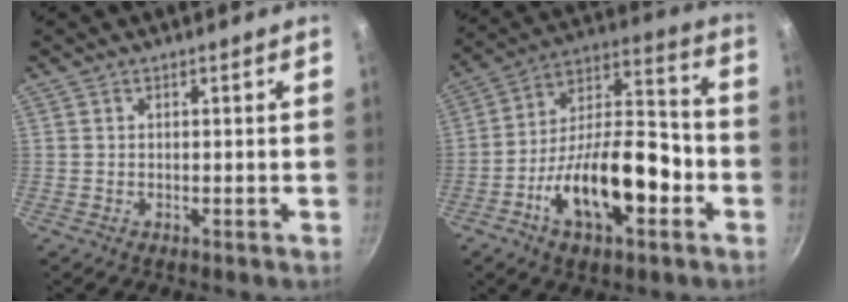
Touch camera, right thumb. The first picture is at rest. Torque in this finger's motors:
{"motor_torque": [0.42, 0.42, 1.57, -1.19, 0.33]}